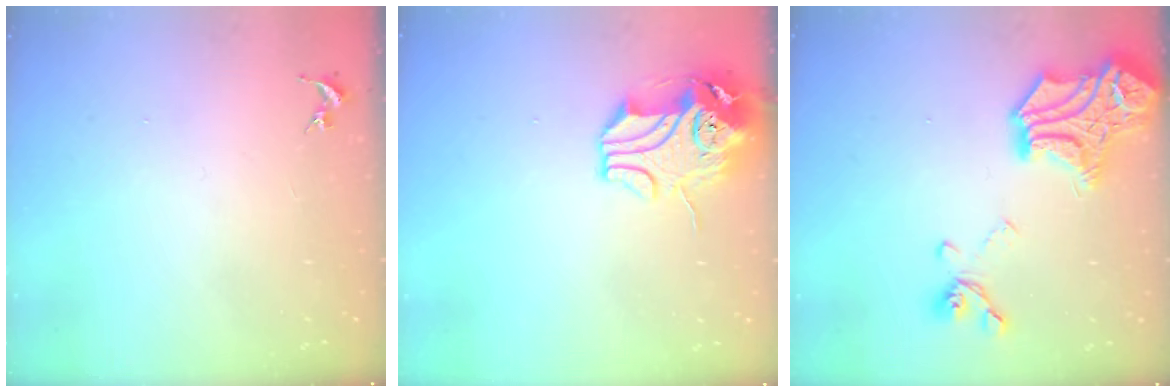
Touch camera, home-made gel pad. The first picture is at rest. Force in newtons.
{"total": 12.3, "press": 12.1, "slide": 2.2}
{"total": 22.8, "press": 22.8, "slide": 0.7}